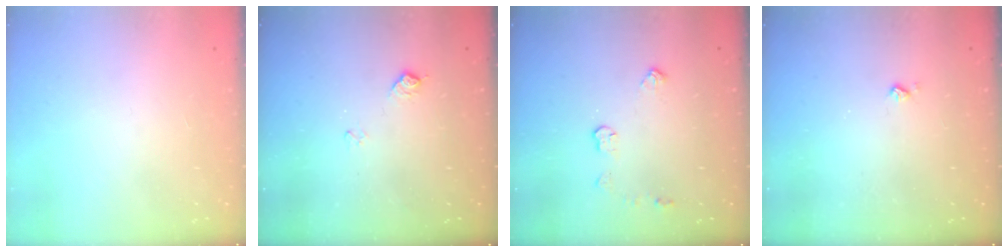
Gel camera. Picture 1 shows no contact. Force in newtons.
{"total": 6.1, "press": 6.1, "slide": 0.8}
{"total": 5.1, "press": 5.1, "slide": 0.2}
{"total": 2.2, "press": 2.2, "slide": 0.4}